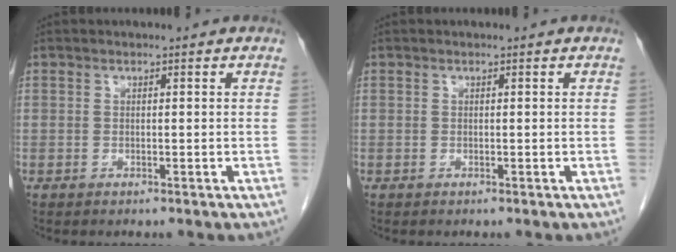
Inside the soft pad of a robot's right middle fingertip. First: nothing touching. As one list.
[{"total": 0.0}]